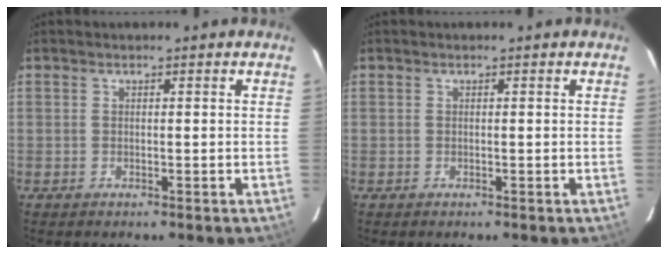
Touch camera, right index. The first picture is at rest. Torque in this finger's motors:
{"motor_torque": [-0.01, 0.00, 0.04, 0.01]}